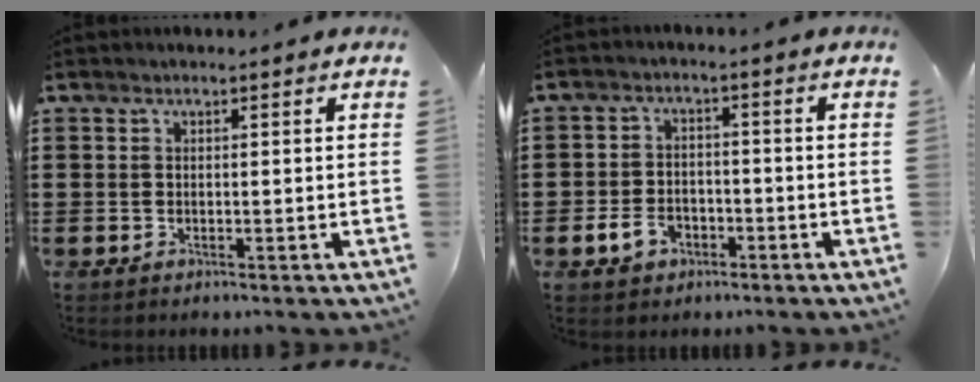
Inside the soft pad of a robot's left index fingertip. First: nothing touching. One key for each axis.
{"total": 4.2, "fx": -2.2, "fy": 2.8, "fz": 2.2, "tx": -0.047, "ty": 0.004, "tz": -0.043}